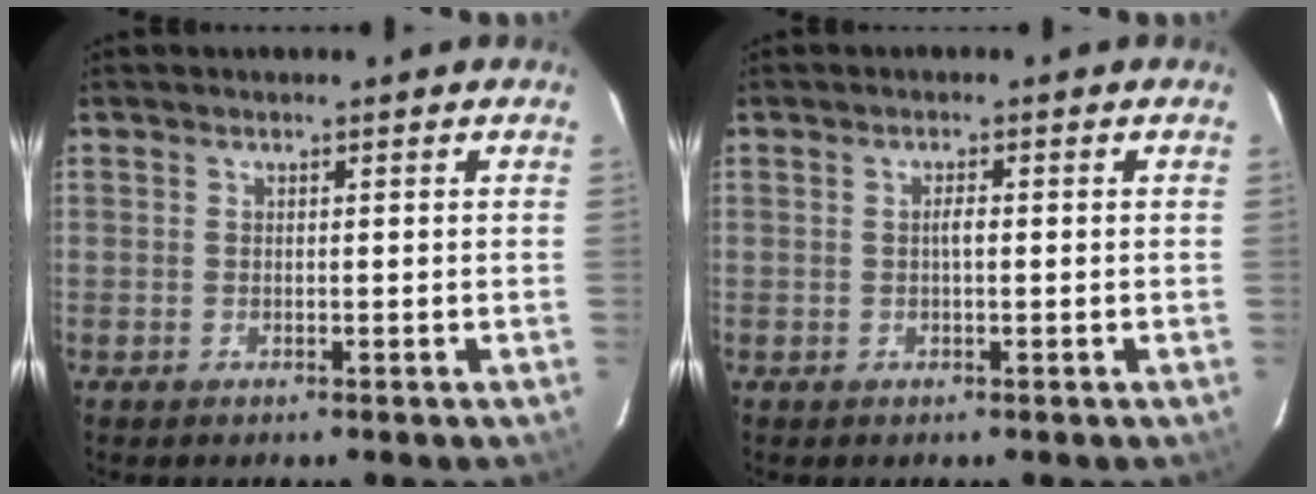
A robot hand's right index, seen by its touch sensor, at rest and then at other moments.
{"total": 1.4, "force": [0.0, 0.5, 1.3], "torque": [-0.022, 0.005, -0.002]}